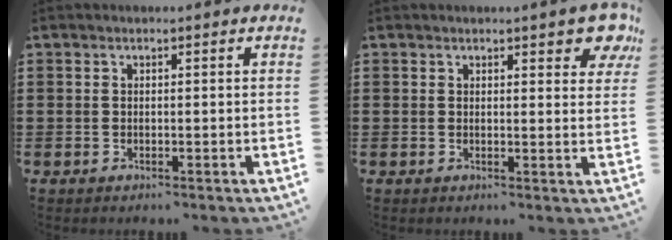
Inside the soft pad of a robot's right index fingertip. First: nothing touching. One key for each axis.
{"total": 3.3, "fx": 2.5, "fy": 1.0, "fz": 1.8, "tx": -0.019, "ty": -0.005, "tz": 0.041}